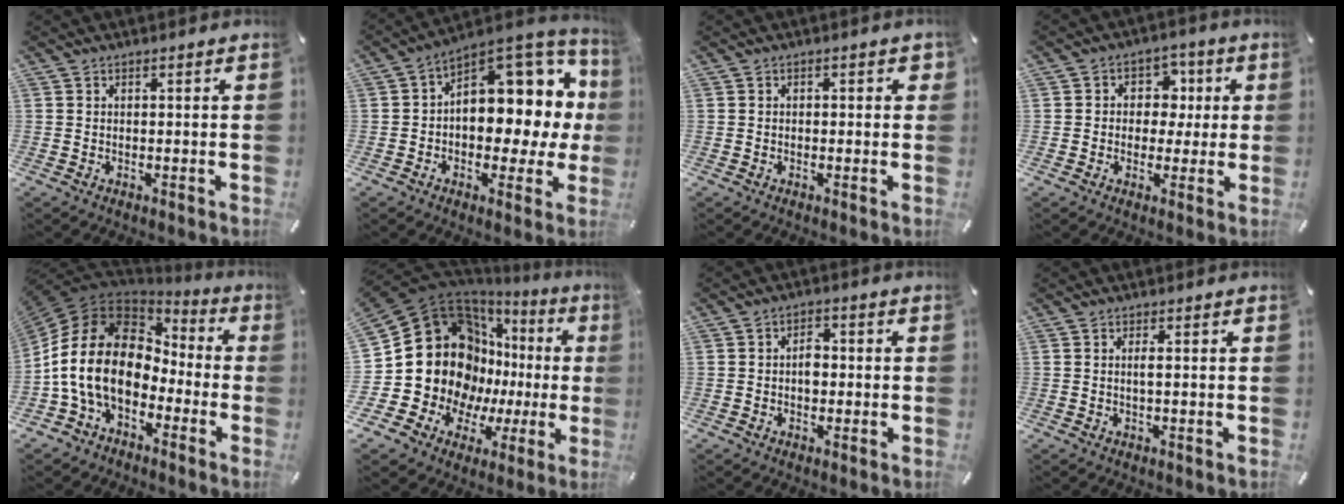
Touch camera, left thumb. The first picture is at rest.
{"total": 13.2, "force": [3.9, 9.0, 8.8], "torque": [-0.095, -0.052, 0.069]}
{"total": 1.3, "force": [-0.3, 0.9, 0.9], "torque": [-0.016, 0.005, -0.006]}
{"total": 7.6, "force": [0.3, 7.1, 2.8], "torque": [-0.040, 0.008, 0.003]}
{"total": 16.9, "force": [-2.5, 12.2, 11.4], "torque": [-0.256, 0.019, -0.048]}
{"total": 23.6, "force": [2.9, 19.2, 13.4], "torque": [-0.237, -0.044, 0.090]}
{"total": 3.4, "force": [-0.3, 2.4, 2.4], "torque": [-0.031, 0.002, -0.012]}
{"total": 1.4, "force": [0.1, 0.1, 1.4], "torque": [-0.029, -0.003, 0.000]}